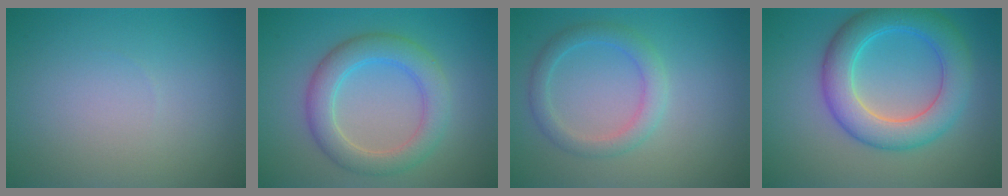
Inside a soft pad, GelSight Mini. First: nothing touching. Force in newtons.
{"total": 4.6, "press": 4.6, "slide": 0.4}
{"total": 2.7, "press": 2.7, "slide": 0.1}
{"total": 6.6, "press": 6.6, "slide": 0.1}